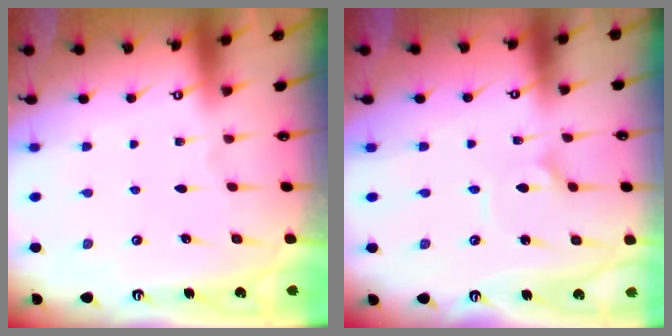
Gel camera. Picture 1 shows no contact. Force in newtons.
{"total": 2.5, "press": 2.5, "slide": 0.3}